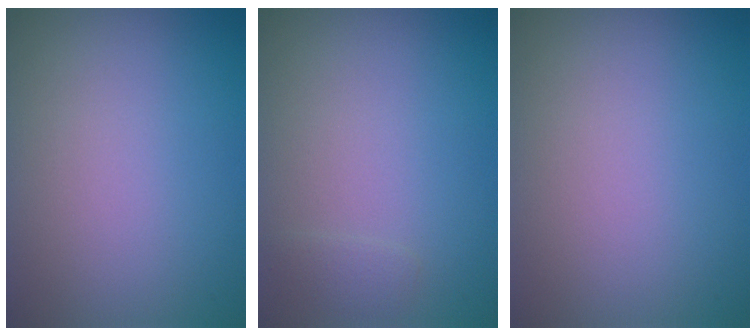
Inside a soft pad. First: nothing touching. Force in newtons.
{"total": 0.9, "press": 0.9, "slide": 0.0}
{"total": 0.0}